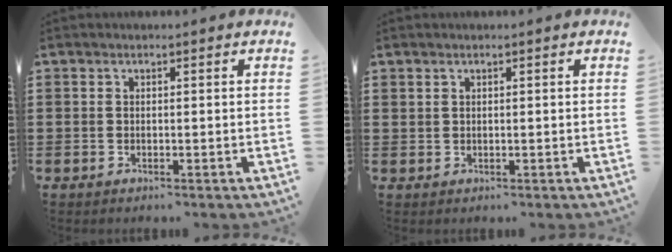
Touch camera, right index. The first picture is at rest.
{"total": 0.6, "force": [0.4, 0.3, 0.2], "torque": [-0.006, 0.001, 0.008]}